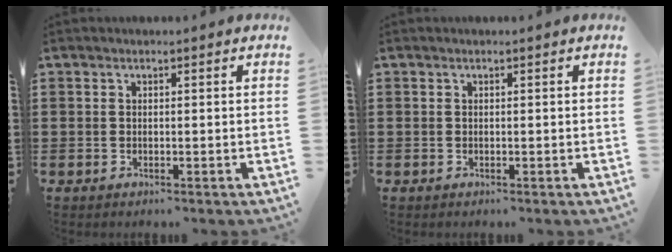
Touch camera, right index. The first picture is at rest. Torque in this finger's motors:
{"motor_torque": [-0.01, 0.01, 0.00, 0.00]}